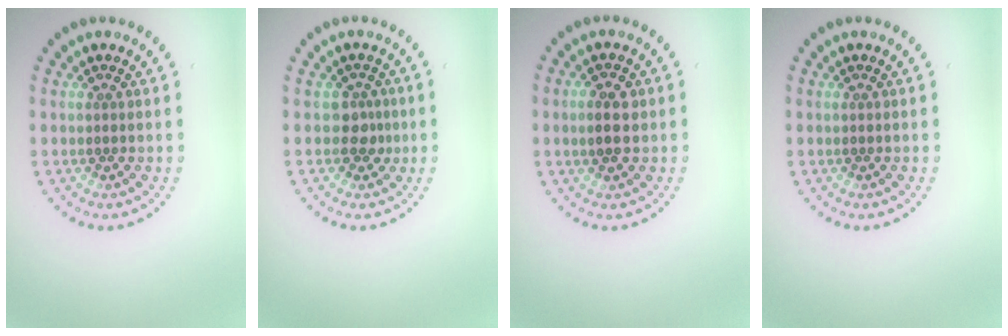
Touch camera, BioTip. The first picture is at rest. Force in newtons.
{"total": 1.7, "press": 1.4, "slide": 1.1}
{"total": 2.5, "press": 2.5, "slide": 0.1}
{"total": 0.0}